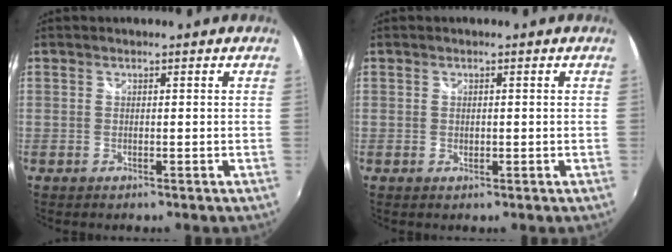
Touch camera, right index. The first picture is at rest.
{"total": 0.6, "force": [0.1, 0.5, 0.1], "torque": [-0.001, -0.001, 0.002]}